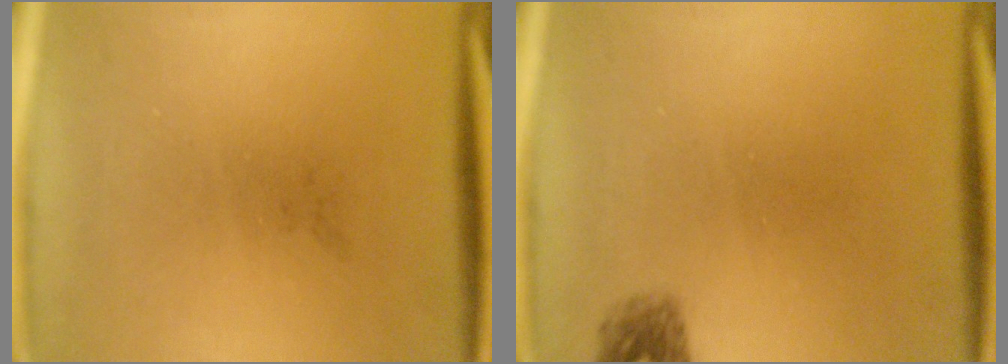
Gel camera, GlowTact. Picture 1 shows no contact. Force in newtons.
{"total": 1.6}